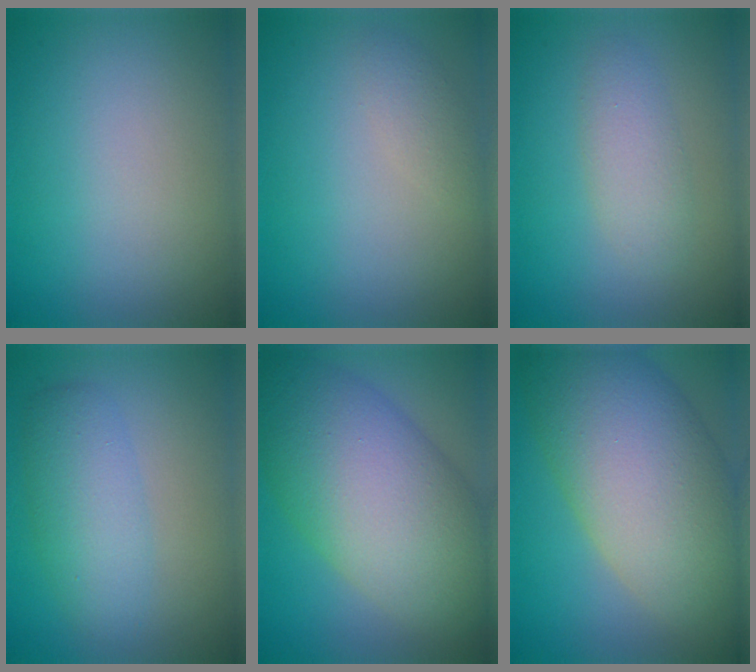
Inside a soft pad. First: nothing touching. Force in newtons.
{"total": 1.4, "press": 1.4, "slide": 0.1}
{"total": 2.5, "press": 2.5, "slide": 0.1}
{"total": 4.0, "press": 4.0, "slide": 0.0}
{"total": 12.5, "press": 12.5, "slide": 0.5}
{"total": 11.9, "press": 11.8, "slide": 0.5}